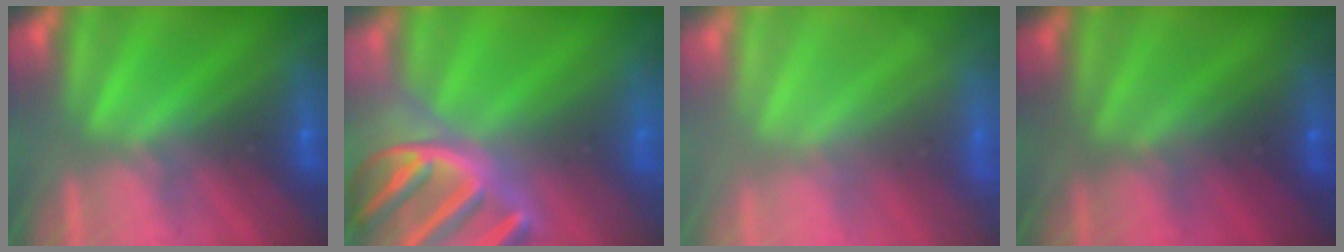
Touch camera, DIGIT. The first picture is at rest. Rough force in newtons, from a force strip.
{"total": 6.9}
{"total": 7.4}
{"total": 1.9}